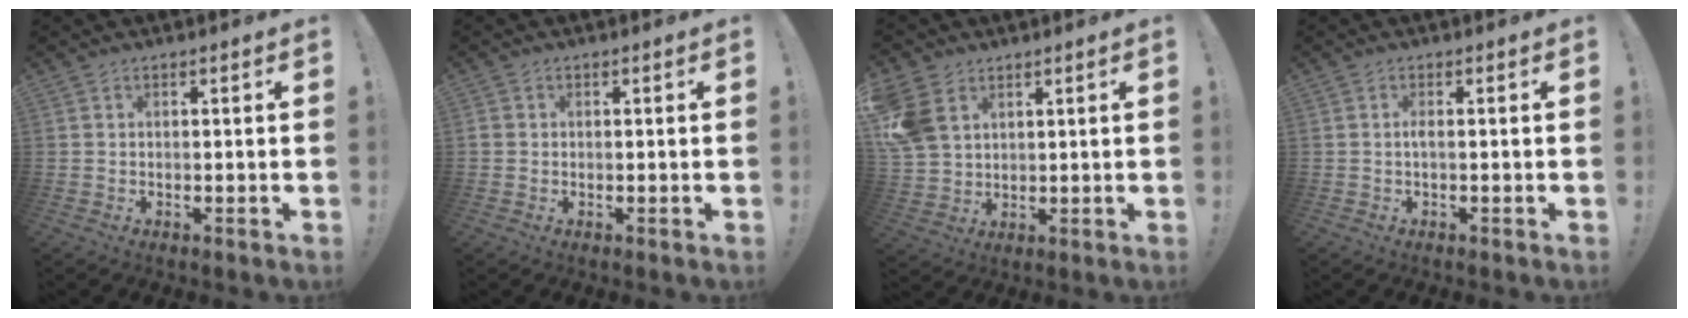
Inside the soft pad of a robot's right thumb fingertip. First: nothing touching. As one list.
[{"total": 1.1, "force": [0.0, 1.0, 0.4], "torque": [-0.013, 0.006, 0.001]}, {"total": 10.3, "force": [4.3, 7.7, 5.3], "torque": [-0.119, -0.005, 0.092]}, {"total": 1.4, "force": [-0.4, 0.2, 1.4], "torque": [-0.027, 0.003, -0.007]}]